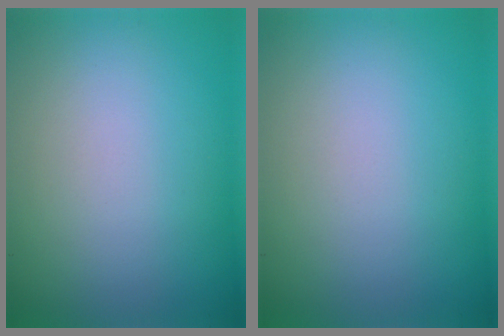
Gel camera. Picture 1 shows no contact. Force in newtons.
{"total": 0.0}